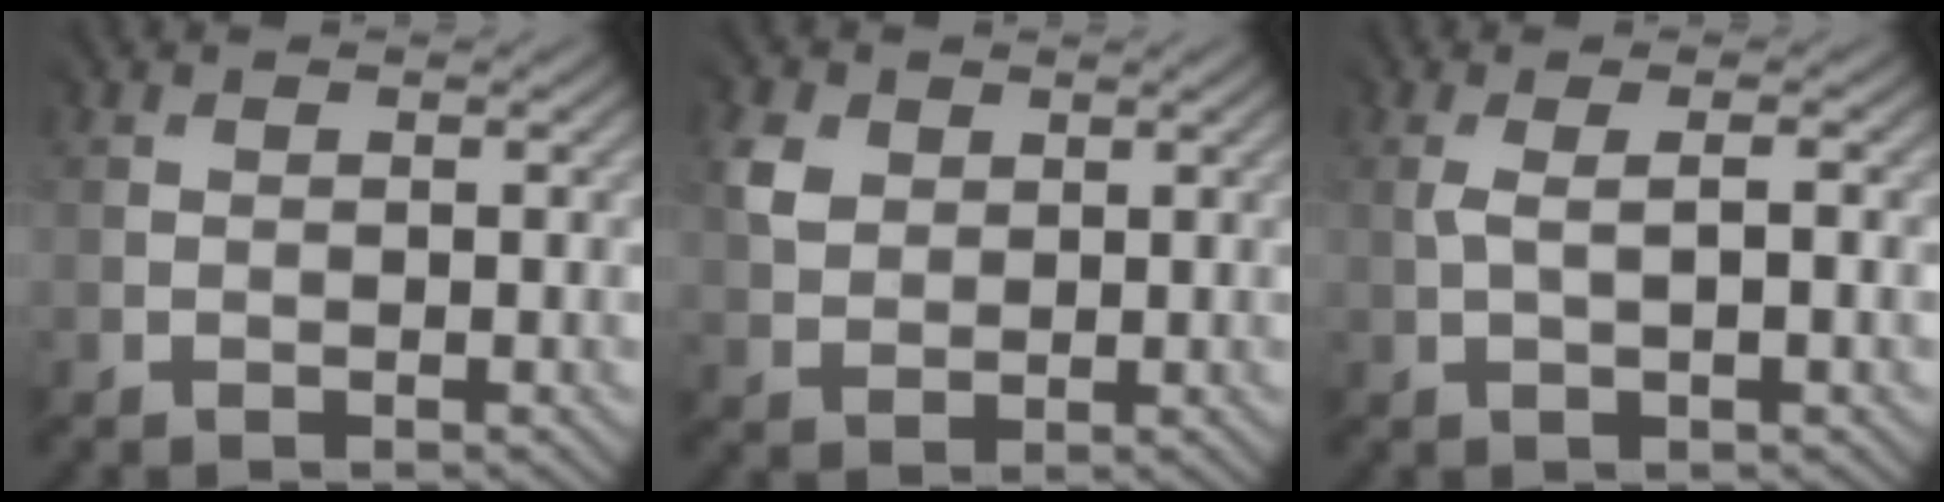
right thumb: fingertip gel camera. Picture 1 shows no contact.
{"total": 3.1, "force": [1.9, 2.4, -0.2], "torque": [-0.008, 0.003, 0.036]}
{"total": 0.8, "force": [0.3, -0.4, 0.7], "torque": [-0.015, 0.004, 0.009]}